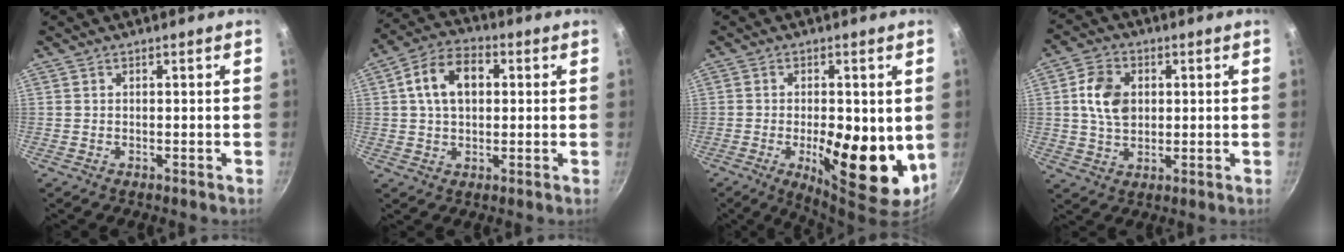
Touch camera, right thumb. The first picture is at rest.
{"total": 10.8, "force": [2.0, 7.2, 7.9], "torque": [-0.117, 0.021, 0.023]}
{"total": 14.5, "force": [-2.1, 5.8, 13.1], "torque": [-0.173, -0.007, -0.022]}
{"total": 8.8, "force": [1.3, 6.3, 6.0], "torque": [-0.095, 0.006, 0.021]}